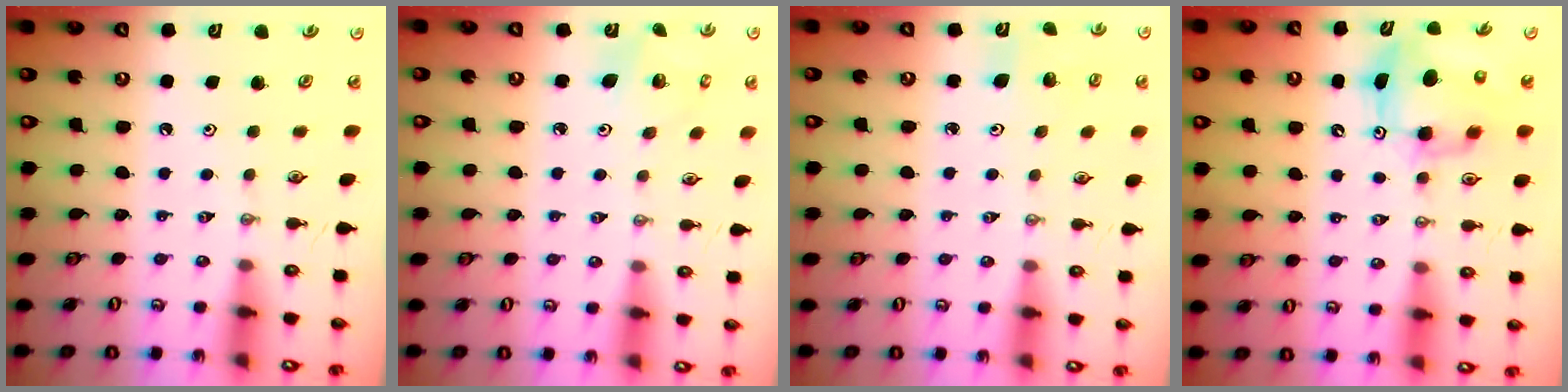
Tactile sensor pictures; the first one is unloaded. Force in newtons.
{"total": 3.9, "press": 3.9, "slide": 0.1}
{"total": 5.7, "press": 5.5, "slide": 1.2}
{"total": 8.6, "press": 8.6, "slide": 0.7}